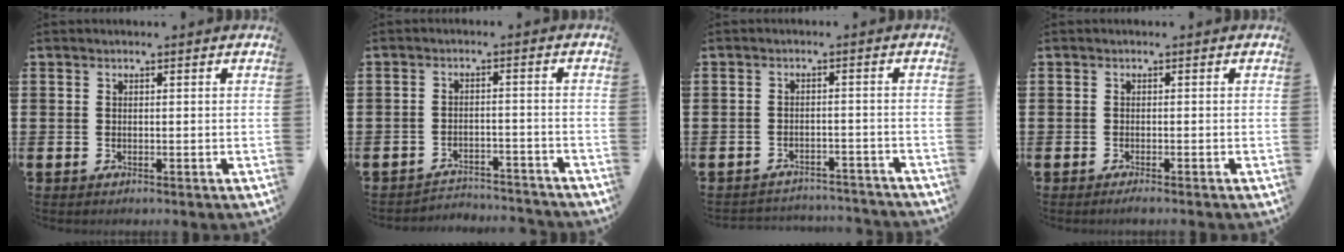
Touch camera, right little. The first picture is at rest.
{"total": 2.9, "force": [-2.8, 0.1, -0.2], "torque": [-0.004, 0.002, -0.062]}
{"total": 2.3, "force": [-2.3, 0.1, -0.2], "torque": [-0.004, 0.003, -0.051]}
{"total": 0.7, "force": [-0.5, -0.1, 0.5], "torque": [-0.006, -0.002, -0.010]}